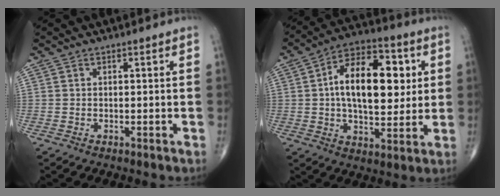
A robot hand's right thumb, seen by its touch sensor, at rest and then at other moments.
{"total": 18.4, "force": [2.9, 9.8, 15.3], "torque": [-0.214, 0.009, 0.040]}